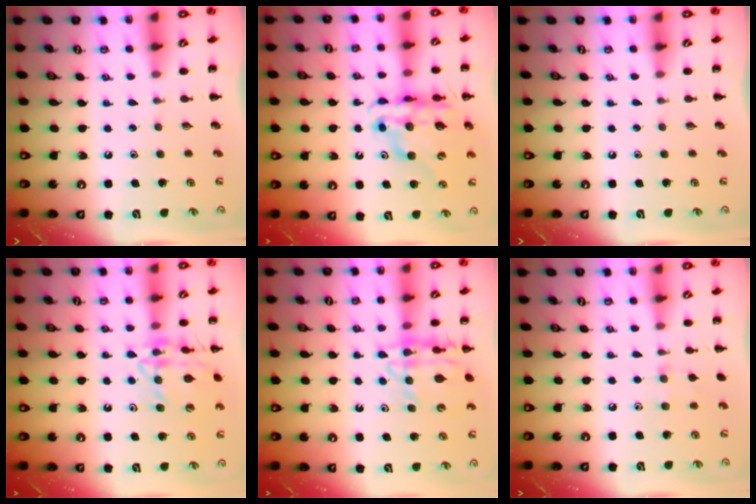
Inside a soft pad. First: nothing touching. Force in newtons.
{"total": 15.3, "press": 14.8, "slide": 4.1}
{"total": 0.0}
{"total": 14.5, "press": 14.4, "slide": 1.2}
{"total": 13.4, "press": 13.1, "slide": 2.9}
{"total": 6.1, "press": 5.8, "slide": 1.9}